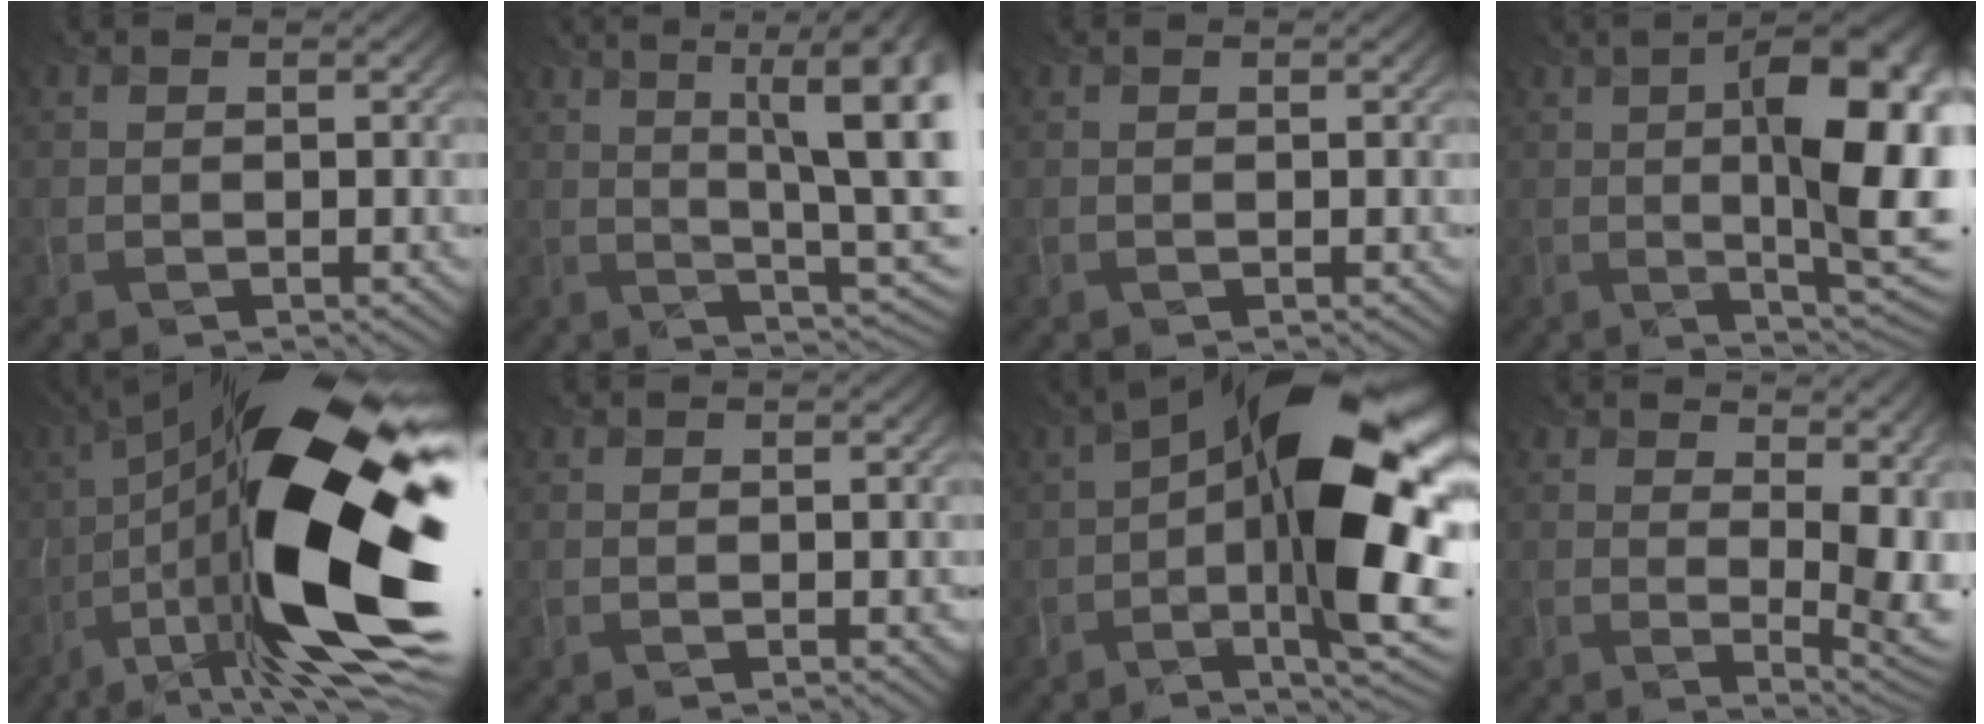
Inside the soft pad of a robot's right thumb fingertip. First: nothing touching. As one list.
[{"total": 14.3, "force": [4.1, 3.2, 13.3], "torque": [-0.176, 0.037, 0.072]}, {"total": 0.0}, {"total": 14.7, "force": [0.5, 4.3, 14.0], "torque": [-0.189, 0.007, 0.011]}, {"total": 22.5, "force": [-3.0, 6.7, 21.3], "torque": [-0.381, 0.021, -0.058]}, {"total": 0.7, "force": [-0.1, 0.5, 0.4], "torque": [-0.007, -0.003, 0.002]}, {"total": 17.0, "force": [-0.7, 4.9, 16.2], "torque": [-0.256, 0.033, -0.012]}, {"total": 9.7, "force": [2.6, 5.0, 7.9], "torque": [-0.102, -0.001, 0.057]}]